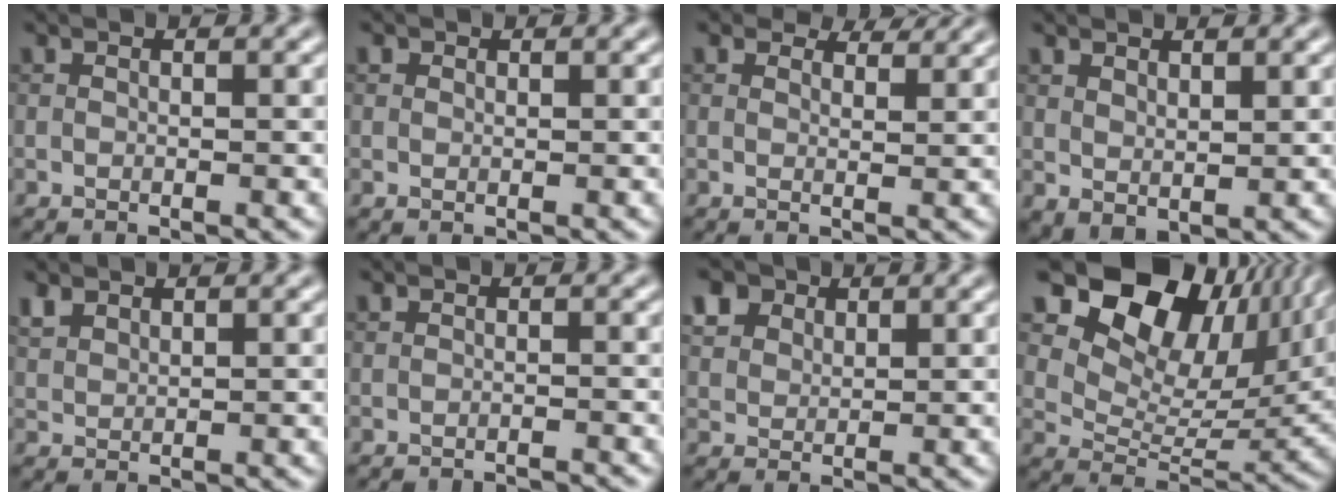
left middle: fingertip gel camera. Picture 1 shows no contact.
{"total": 0.7, "force": [0.4, 0.6, 0.2], "torque": [-0.002, 0.000, 0.006]}
{"total": 3.1, "force": [2.8, 0.9, 1.0], "torque": [-0.019, -0.001, 0.034]}
{"total": 2.0, "force": [1.1, 1.1, 1.2], "torque": [-0.028, -0.006, 0.027]}
{"total": 1.6, "force": [1.3, 0.9, 0.5], "torque": [-0.017, 0.004, 0.031]}
{"total": 2.0, "force": [-1.9, 0.2, 0.4], "torque": [0.002, 0.003, -0.025]}
{"total": 4.7, "force": [2.9, 3.1, 2.0], "torque": [-0.064, 0.008, 0.056]}
{"total": 14.5, "force": [8.8, 8.1, 8.1], "torque": [-0.135, 0.019, 0.154]}